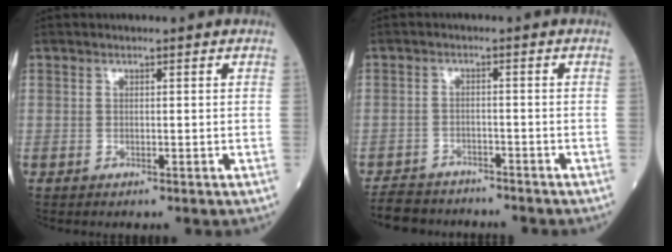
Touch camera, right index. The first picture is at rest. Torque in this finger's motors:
{"motor_torque": [-0.14, -0.15, -0.70, -0.21]}